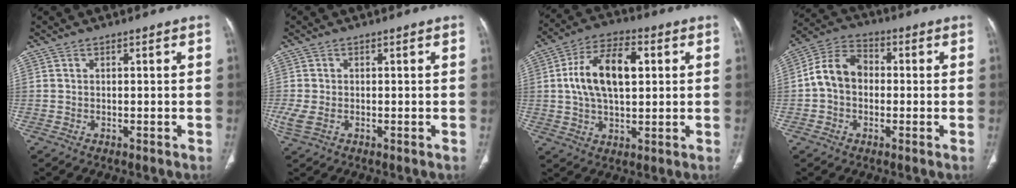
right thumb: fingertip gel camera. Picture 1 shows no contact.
{"total": 3.1, "force": [-0.7, 1.9, 2.3], "torque": [-0.073, 0.000, -0.011]}
{"total": 13.9, "force": [2.3, 7.5, 11.5], "torque": [-0.203, 0.015, 0.037]}
{"total": 9.1, "force": [-0.4, 6.9, 5.9], "torque": [-0.096, 0.031, -0.021]}